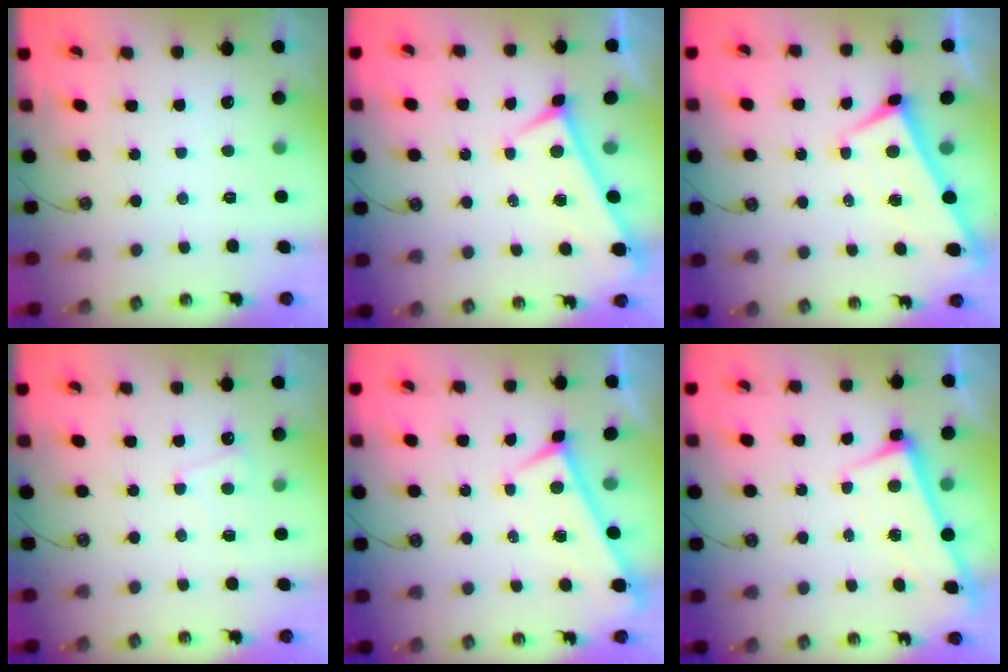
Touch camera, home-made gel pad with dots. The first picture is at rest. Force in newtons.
{"total": 0.0}
{"total": 2.1, "press": 2.1, "slide": 0.3}
{"total": 1.7, "press": 1.6, "slide": 0.4}
{"total": 0.0}
{"total": 2.7, "press": 2.7, "slide": 0.4}